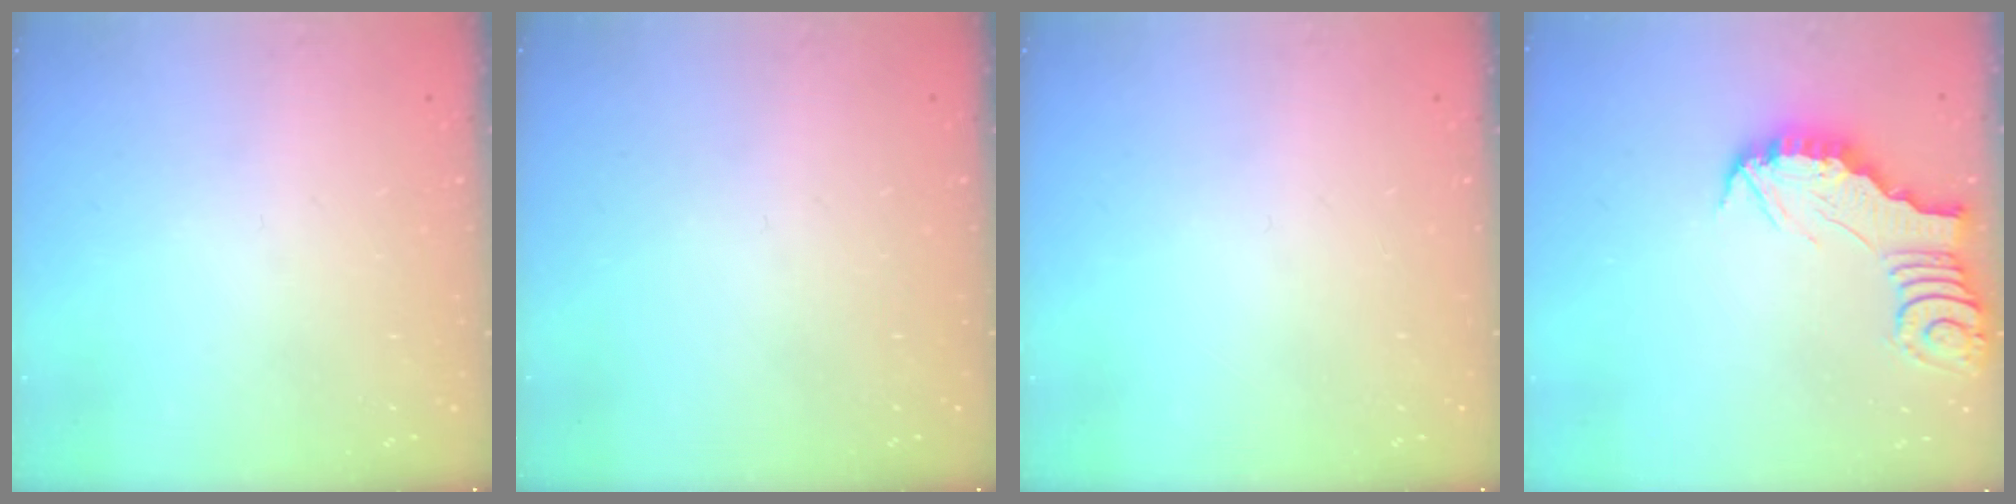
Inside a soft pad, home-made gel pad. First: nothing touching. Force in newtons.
{"total": 0.0}
{"total": 0.0}
{"total": 3.2, "press": 3.1, "slide": 0.4}